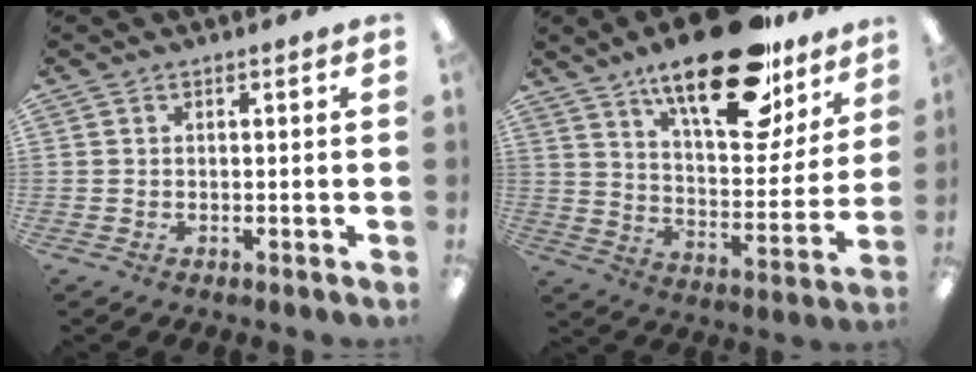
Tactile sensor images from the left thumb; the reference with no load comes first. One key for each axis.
{"total": 24.5, "fx": 17.2, "fy": 9.5, "fz": 14.7, "tx": -0.217, "ty": -0.104, "tz": 0.287}